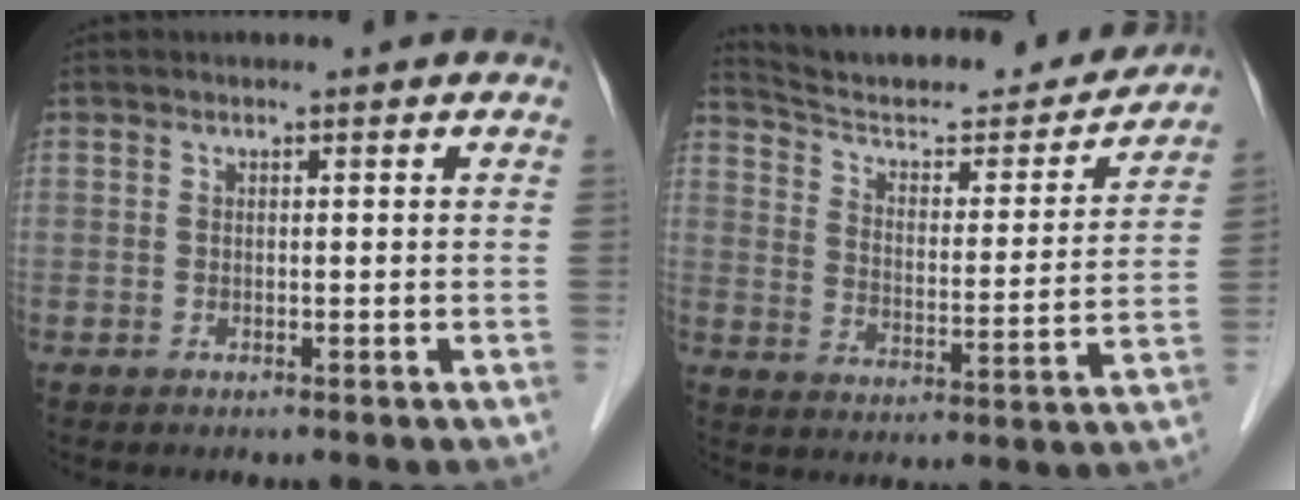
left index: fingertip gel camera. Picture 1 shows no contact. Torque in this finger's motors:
{"motor_torque": [-0.21, -0.82, 0.14, 0.02]}